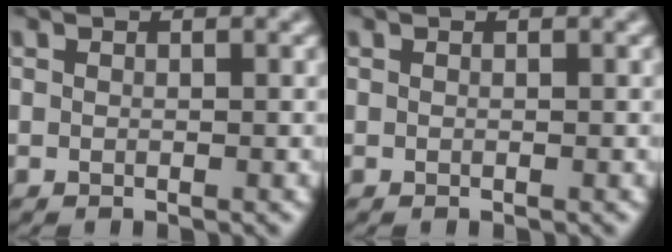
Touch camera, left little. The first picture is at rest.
{"total": 0.0}